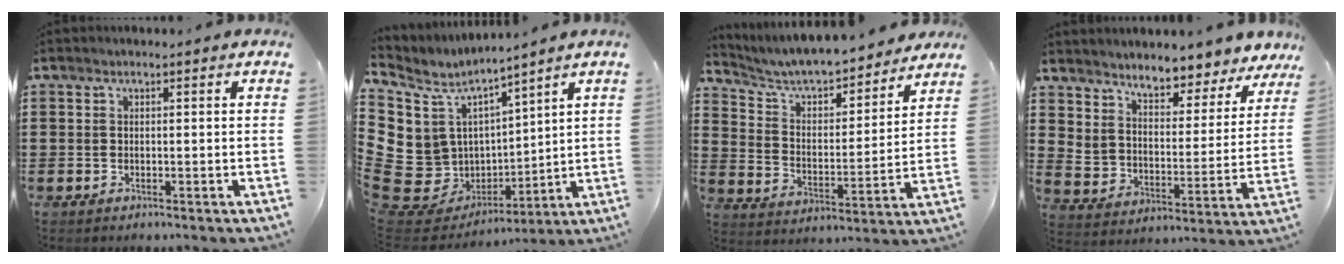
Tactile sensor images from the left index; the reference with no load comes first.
{"total": 7.9, "force": [1.8, 7.7, 0.7], "torque": [-0.078, -0.042, 0.041]}
{"total": 5.7, "force": [5.4, 1.0, 1.6], "torque": [-0.060, -0.043, 0.087]}
{"total": 4.4, "force": [4.3, 0.9, 0.3], "torque": [-0.035, -0.041, 0.069]}